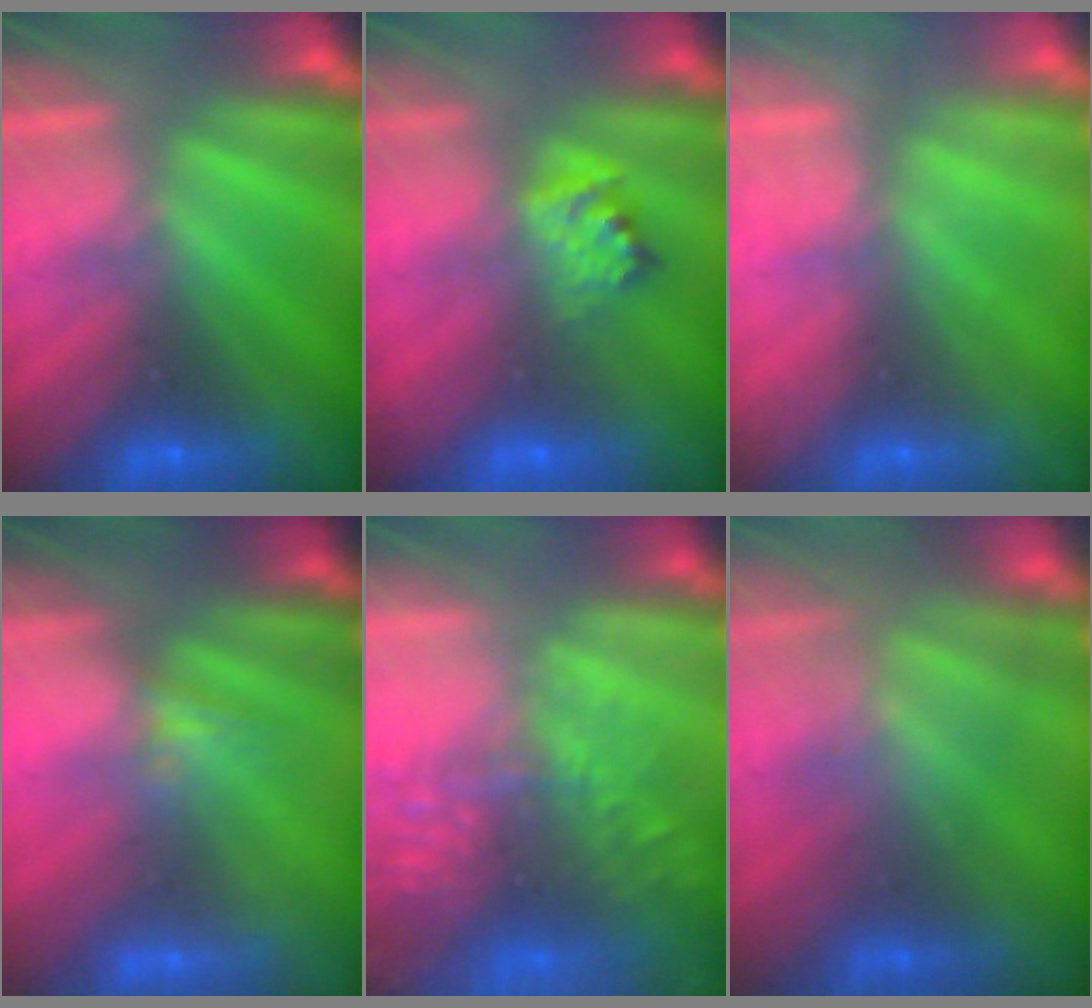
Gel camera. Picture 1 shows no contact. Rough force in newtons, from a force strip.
{"total": 2.4}
{"total": 2.2}
{"total": 1.8}
{"total": 6.4}
{"total": 4.6}